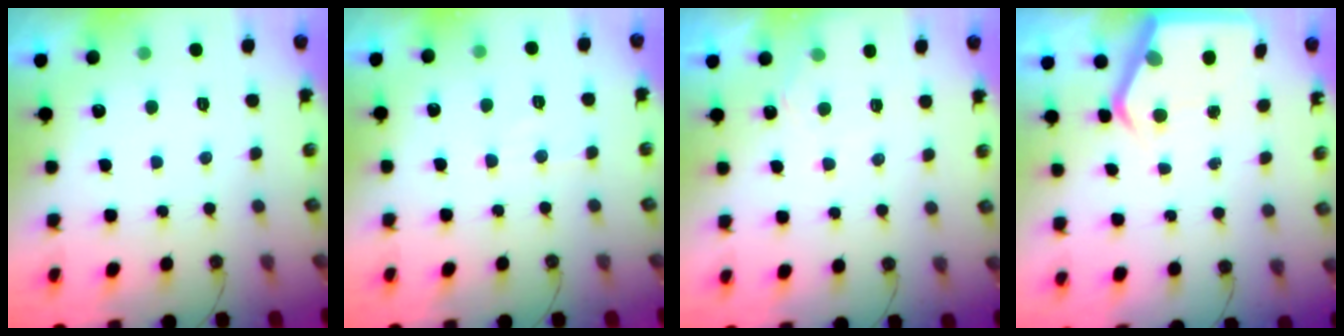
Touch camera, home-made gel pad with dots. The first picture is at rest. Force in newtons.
{"total": 4.8, "press": 4.7, "slide": 0.6}
{"total": 4.6, "press": 4.6, "slide": 0.6}
{"total": 5.0, "press": 5.0, "slide": 0.2}